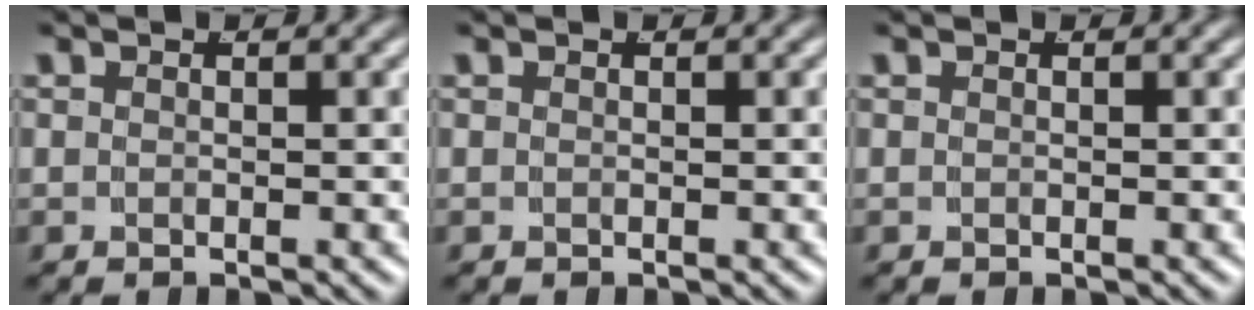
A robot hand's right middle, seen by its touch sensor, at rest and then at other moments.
{"total": 0.0}
{"total": 0.0}